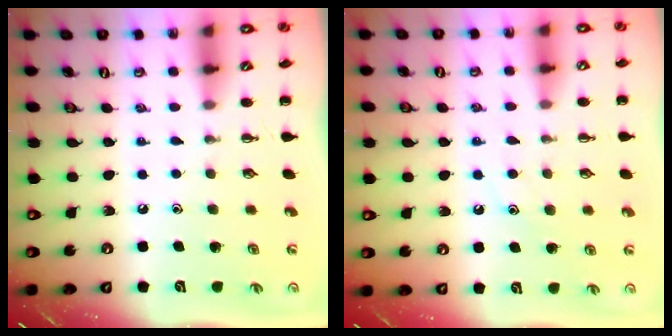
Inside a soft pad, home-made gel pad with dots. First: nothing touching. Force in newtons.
{"total": 9.1, "press": 9.0, "slide": 1.4}